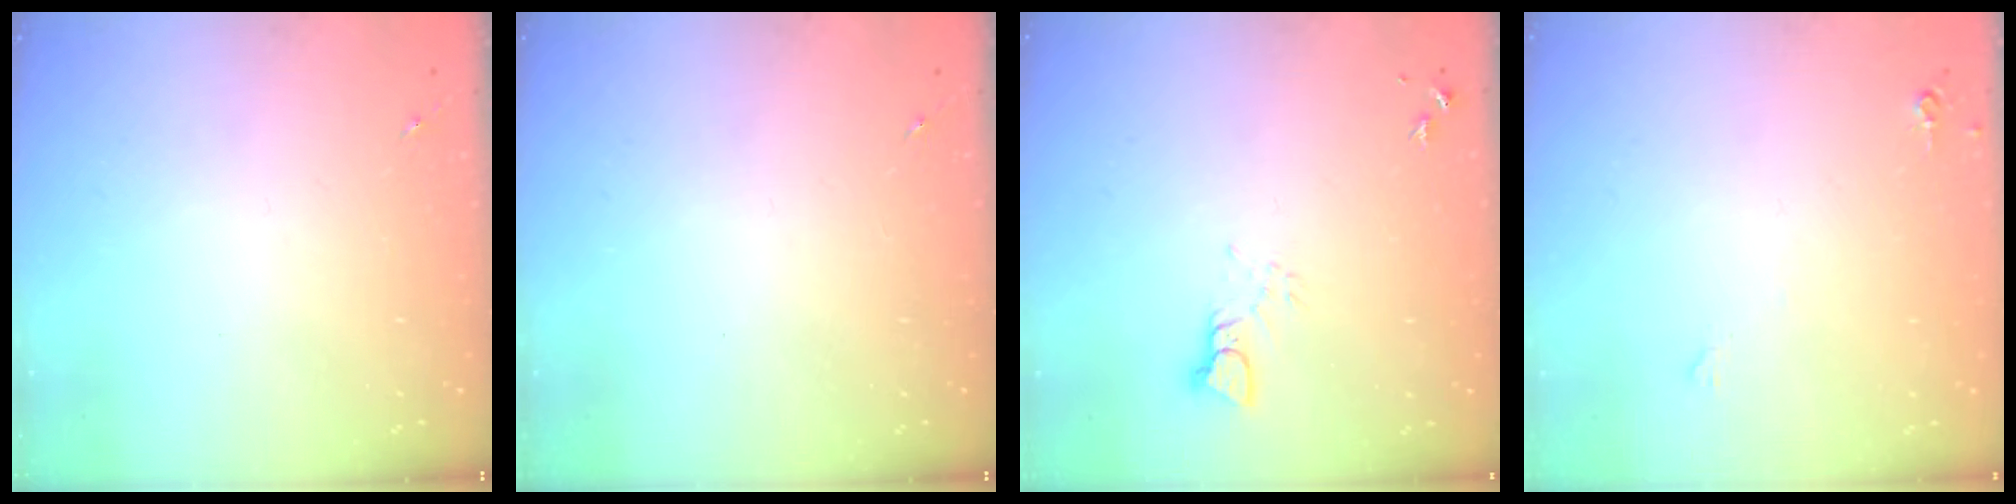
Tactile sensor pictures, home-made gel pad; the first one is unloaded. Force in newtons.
{"total": 0.0}
{"total": 3.1, "press": 3.1, "slide": 0.3}
{"total": 4.1, "press": 4.0, "slide": 0.7}